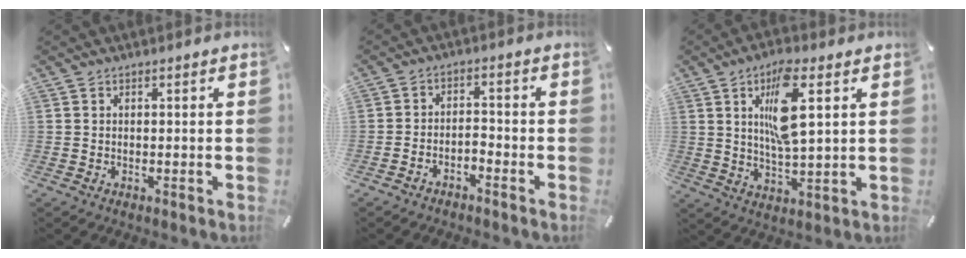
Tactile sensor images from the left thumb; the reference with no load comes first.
{"total": 3.1, "force": [-2.8, 1.0, 0.8], "torque": [-0.014, 0.016, -0.054]}
{"total": 11.5, "force": [4.3, 3.5, 10.1], "torque": [-0.191, -0.006, 0.064]}